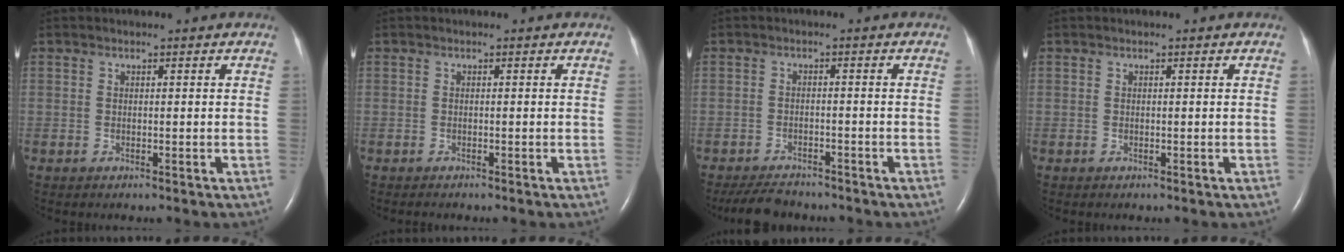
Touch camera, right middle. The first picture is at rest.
{"total": 0.5, "force": [-0.5, 0.1, 0.1], "torque": [-0.009, -0.002, -0.008]}
{"total": 5.9, "force": [-5.3, 1.7, 1.8], "torque": [-0.032, -0.013, -0.084]}
{"total": 0.0}